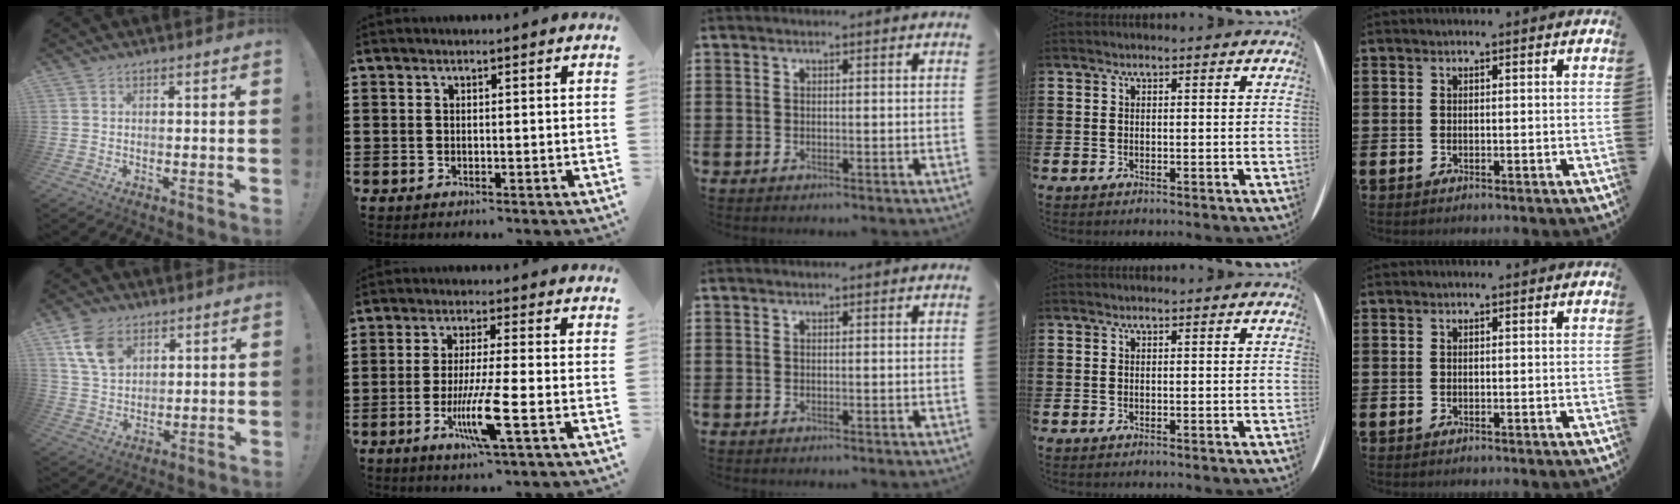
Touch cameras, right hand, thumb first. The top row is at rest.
{"thumb": {"total": 10.3, "force": [5.3, 6.9, 5.5], "torque": [-0.091, -0.015, 0.105]}, "index": {"total": 8.4, "force": [-2.9, 0.4, 7.9], "torque": [-0.155, -0.020, -0.055]}}